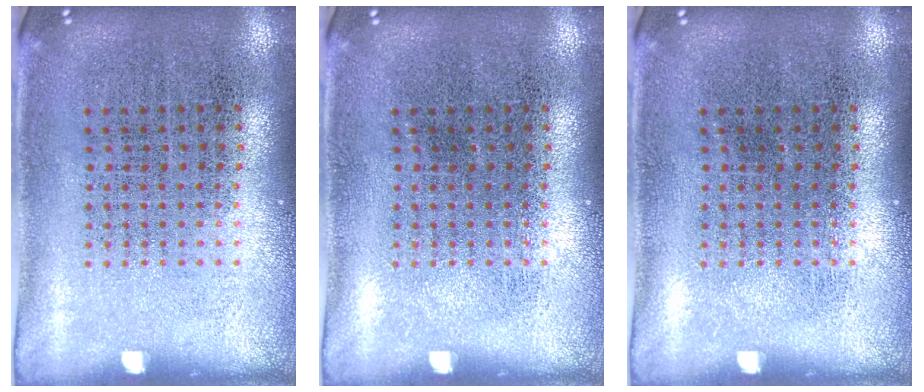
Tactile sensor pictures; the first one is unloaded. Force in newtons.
{"total": 0.0}
{"total": 0.0}